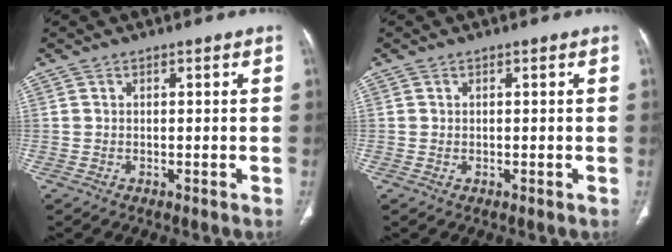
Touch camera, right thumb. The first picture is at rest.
{"total": 0.0}